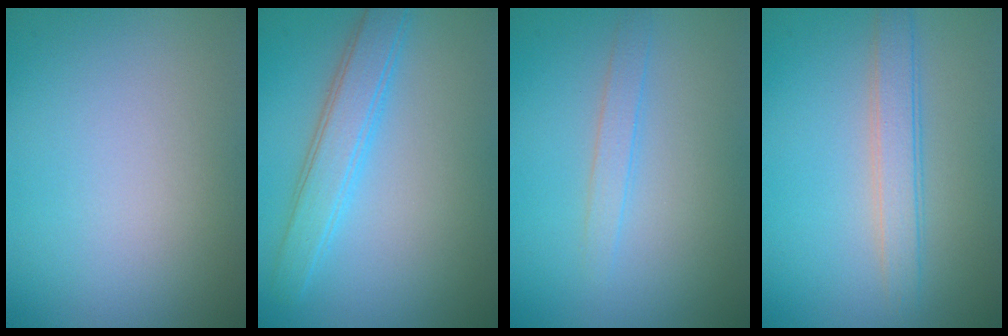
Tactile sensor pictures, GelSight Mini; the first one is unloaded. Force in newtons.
{"total": 3.7, "press": 3.7, "slide": 0.0}
{"total": 1.5, "press": 1.5, "slide": 0.1}
{"total": 2.7, "press": 2.7, "slide": 0.0}